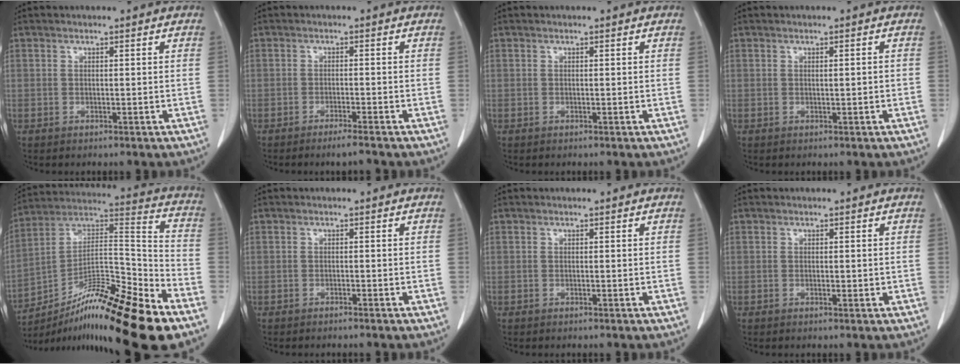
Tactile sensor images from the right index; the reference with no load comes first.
{"total": 2.7, "force": [-2.2, -0.4, 1.5], "torque": [-0.025, -0.003, -0.037]}
{"total": 0.0}
{"total": 0.9, "force": [-0.1, 0.1, 0.9], "torque": [-0.013, 0.000, 0.001]}
{"total": 21.9, "force": [-14.4, 1.5, 16.4], "torque": [-0.245, 0.007, -0.240]}
{"total": 0.7, "force": [-0.6, -0.1, 0.3], "torque": [-0.008, 0.000, -0.010]}
{"total": 0.0}
{"total": 0.7, "force": [-0.1, 0.3, 0.7], "torque": [-0.011, -0.001, -0.002]}